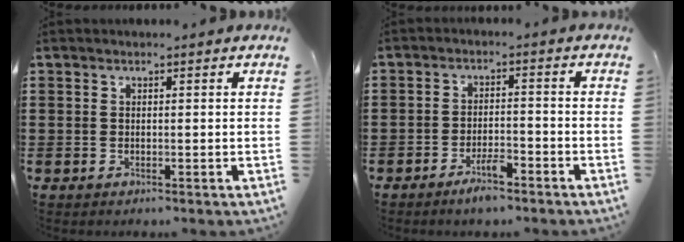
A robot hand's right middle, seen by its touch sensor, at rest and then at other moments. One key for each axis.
{"total": 3.9, "fx": -3.0, "fy": 0.9, "fz": 2.3, "tx": -0.045, "ty": 0.005, "tz": -0.058}